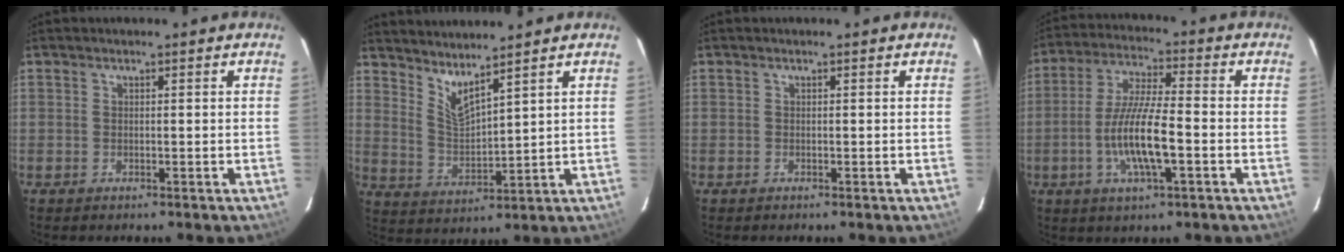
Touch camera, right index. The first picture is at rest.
{"total": 6.5, "force": [5.4, 0.7, 3.6], "torque": [-0.068, -0.012, 0.108]}
{"total": 0.0}
{"total": 11.5, "force": [-3.3, 2.2, 10.8], "torque": [-0.217, -0.005, -0.062]}